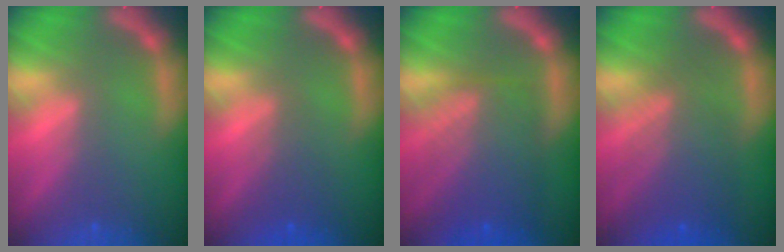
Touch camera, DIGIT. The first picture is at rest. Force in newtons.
{"total": 2.5}
{"total": 8.0}
{"total": 6.6}